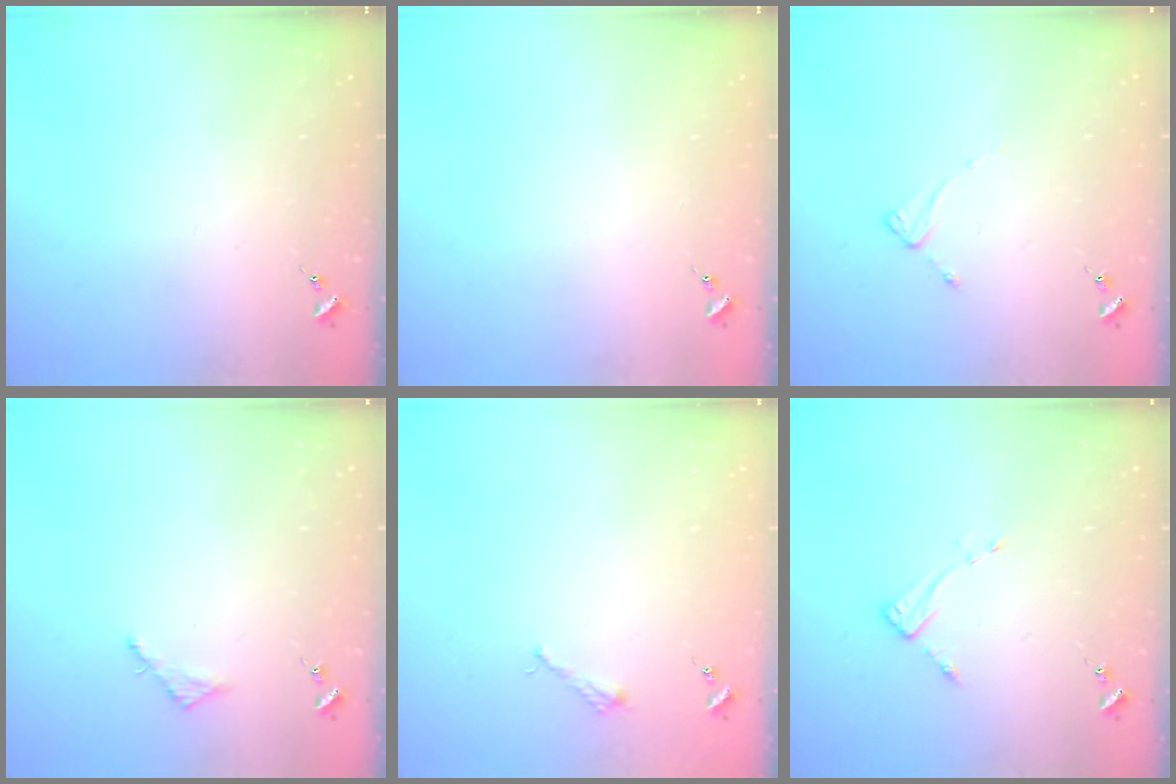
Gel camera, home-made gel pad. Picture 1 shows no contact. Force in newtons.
{"total": 0.0}
{"total": 2.4, "press": 2.4, "slide": 0.3}
{"total": 2.5, "press": 2.5, "slide": 0.2}
{"total": 2.2, "press": 2.2, "slide": 0.3}
{"total": 2.6, "press": 2.6, "slide": 0.4}